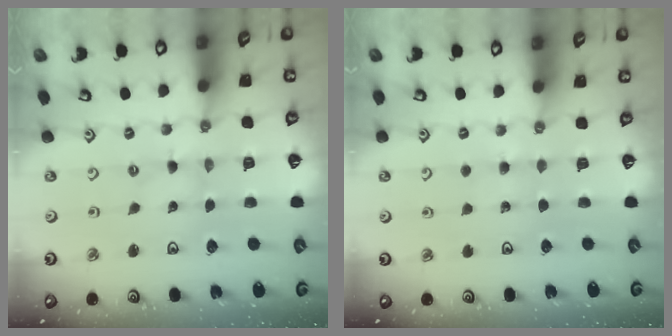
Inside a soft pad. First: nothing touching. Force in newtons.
{"total": 3.7, "press": 3.7, "slide": 0.5}